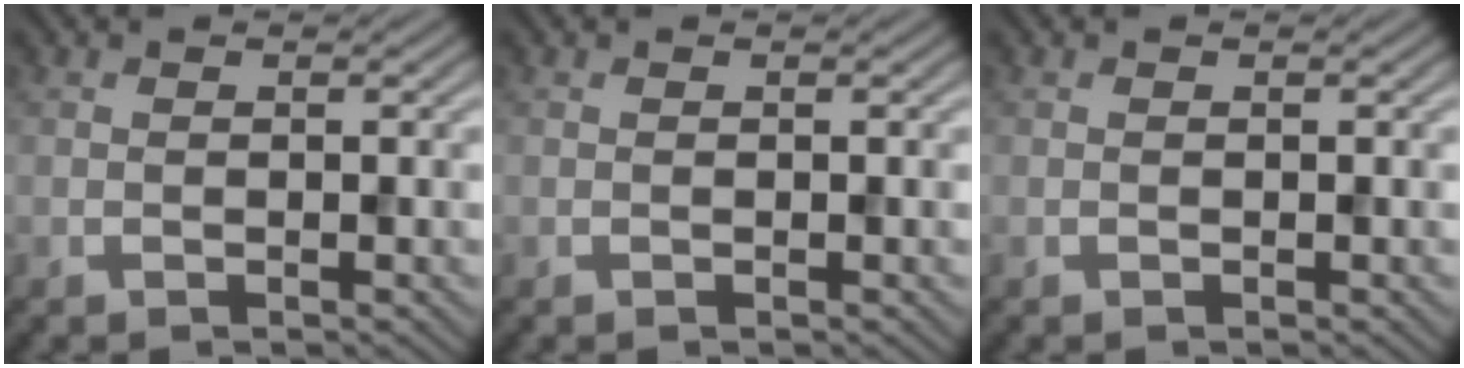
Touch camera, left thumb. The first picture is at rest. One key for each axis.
{"total": 0.0}
{"total": 0.0}